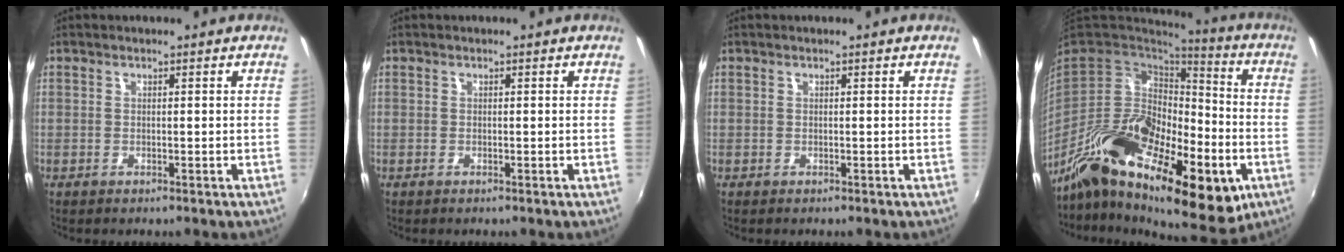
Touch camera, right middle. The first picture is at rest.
{"total": 0.0}
{"total": 0.0}
{"total": 28.8, "force": [-12.3, 13.3, 22.4], "torque": [-0.386, -0.034, -0.203]}